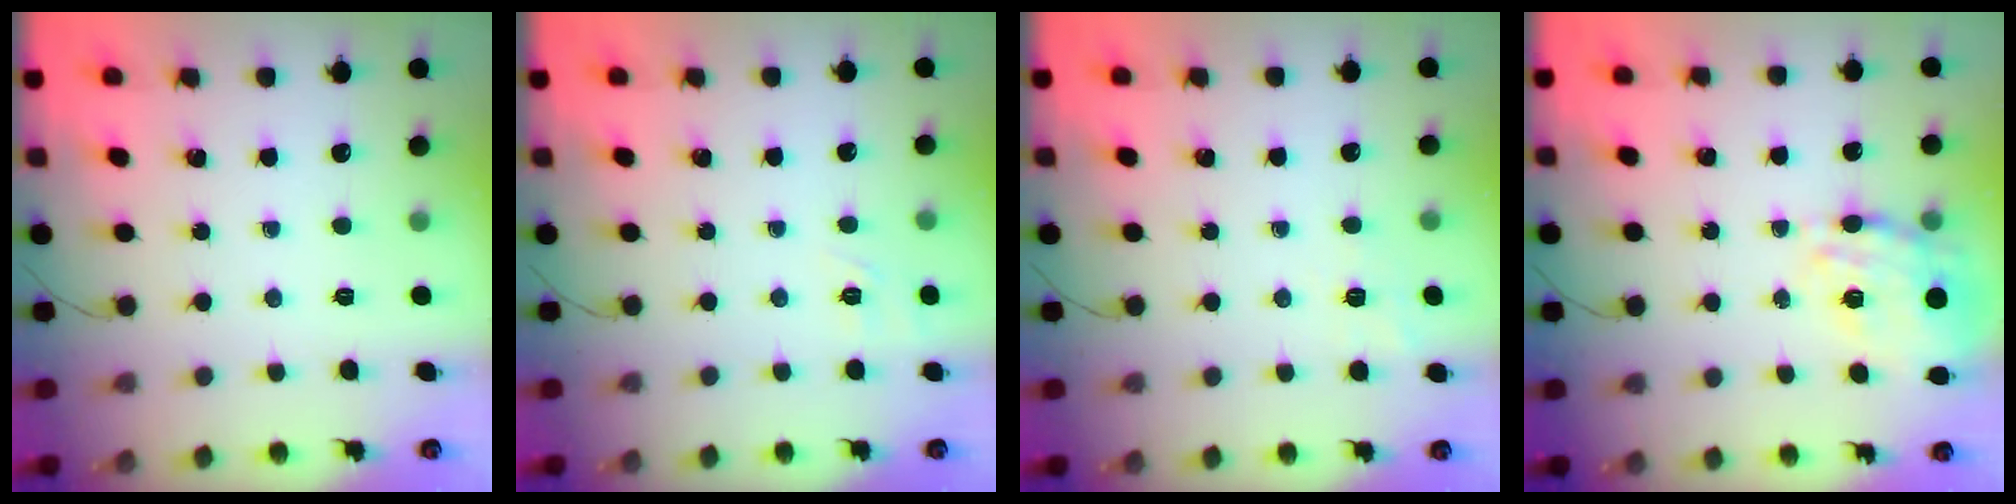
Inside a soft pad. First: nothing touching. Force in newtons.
{"total": 1.6, "press": 0.2, "slide": 1.6}
{"total": 1.9, "press": 1.0, "slide": 1.6}
{"total": 19.5, "press": 19.1, "slide": 3.6}